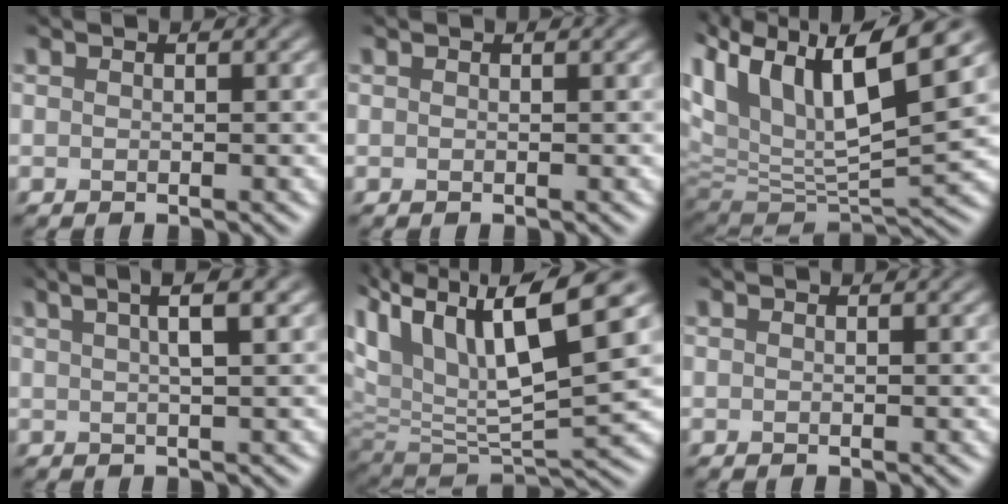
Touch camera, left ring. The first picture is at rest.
{"total": 0.0}
{"total": 13.0, "force": [6.2, 4.6, 10.5], "torque": [-0.202, 0.009, 0.116]}
{"total": 4.7, "force": [2.2, 1.3, 4.0], "torque": [-0.039, 0.014, 0.010]}
{"total": 12.0, "force": [6.0, 3.7, 9.7], "torque": [-0.189, 0.007, 0.113]}
{"total": 0.0}